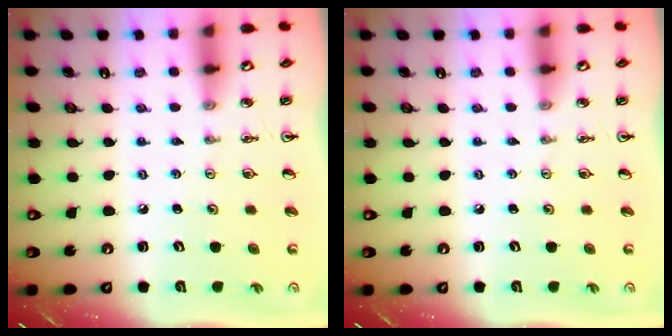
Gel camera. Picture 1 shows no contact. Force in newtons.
{"total": 0.0}